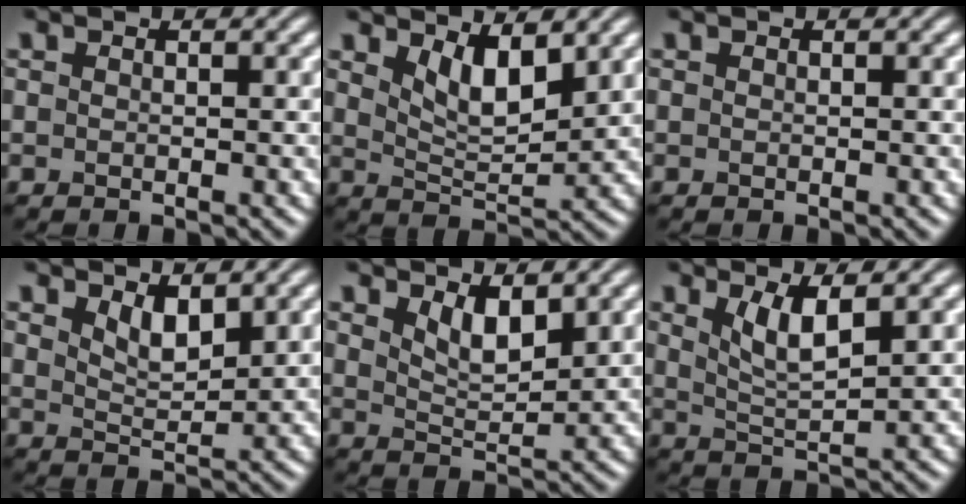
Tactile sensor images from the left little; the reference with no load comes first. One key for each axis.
{"total": 4.2, "fx": 2.3, "fy": 1.7, "fz": 3.2, "tx": -0.063, "ty": -0.010, "tz": 0.041}
{"total": 0.0}
{"total": 2.7, "fx": 1.6, "fy": 1.0, "fz": 1.8, "tx": -0.036, "ty": -0.009, "tz": 0.033}
{"total": 3.1, "fx": 1.8, "fy": 1.2, "fz": 2.2, "tx": -0.045, "ty": -0.009, "tz": 0.036}
{"total": 3.4, "fx": 1.7, "fy": 0.9, "fz": 2.8, "tx": -0.057, "ty": -0.009, "tz": 0.037}